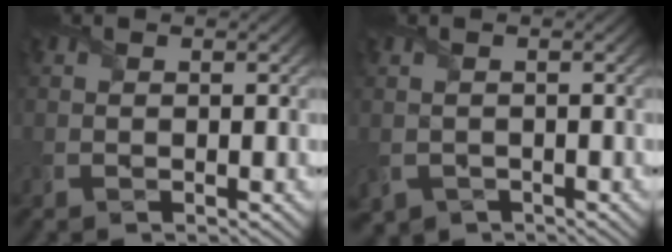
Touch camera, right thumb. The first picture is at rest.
{"total": 1.4, "force": [-0.7, 1.2, 0.4], "torque": [-0.026, -0.011, -0.012]}